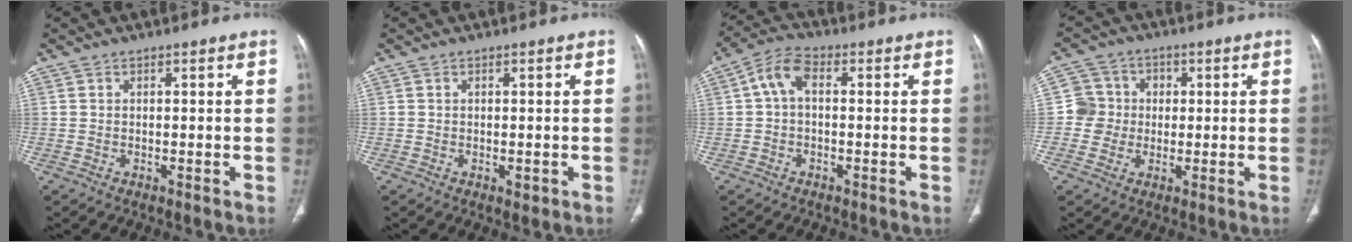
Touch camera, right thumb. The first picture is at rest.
{"total": 1.0, "force": [-0.2, 0.6, 0.8], "torque": [-0.007, -0.003, 0.000]}
{"total": 5.7, "force": [0.4, 3.2, 4.7], "torque": [-0.087, 0.020, -0.001]}
{"total": 6.3, "force": [-0.1, 6.2, 0.7], "torque": [0.024, 0.014, -0.010]}